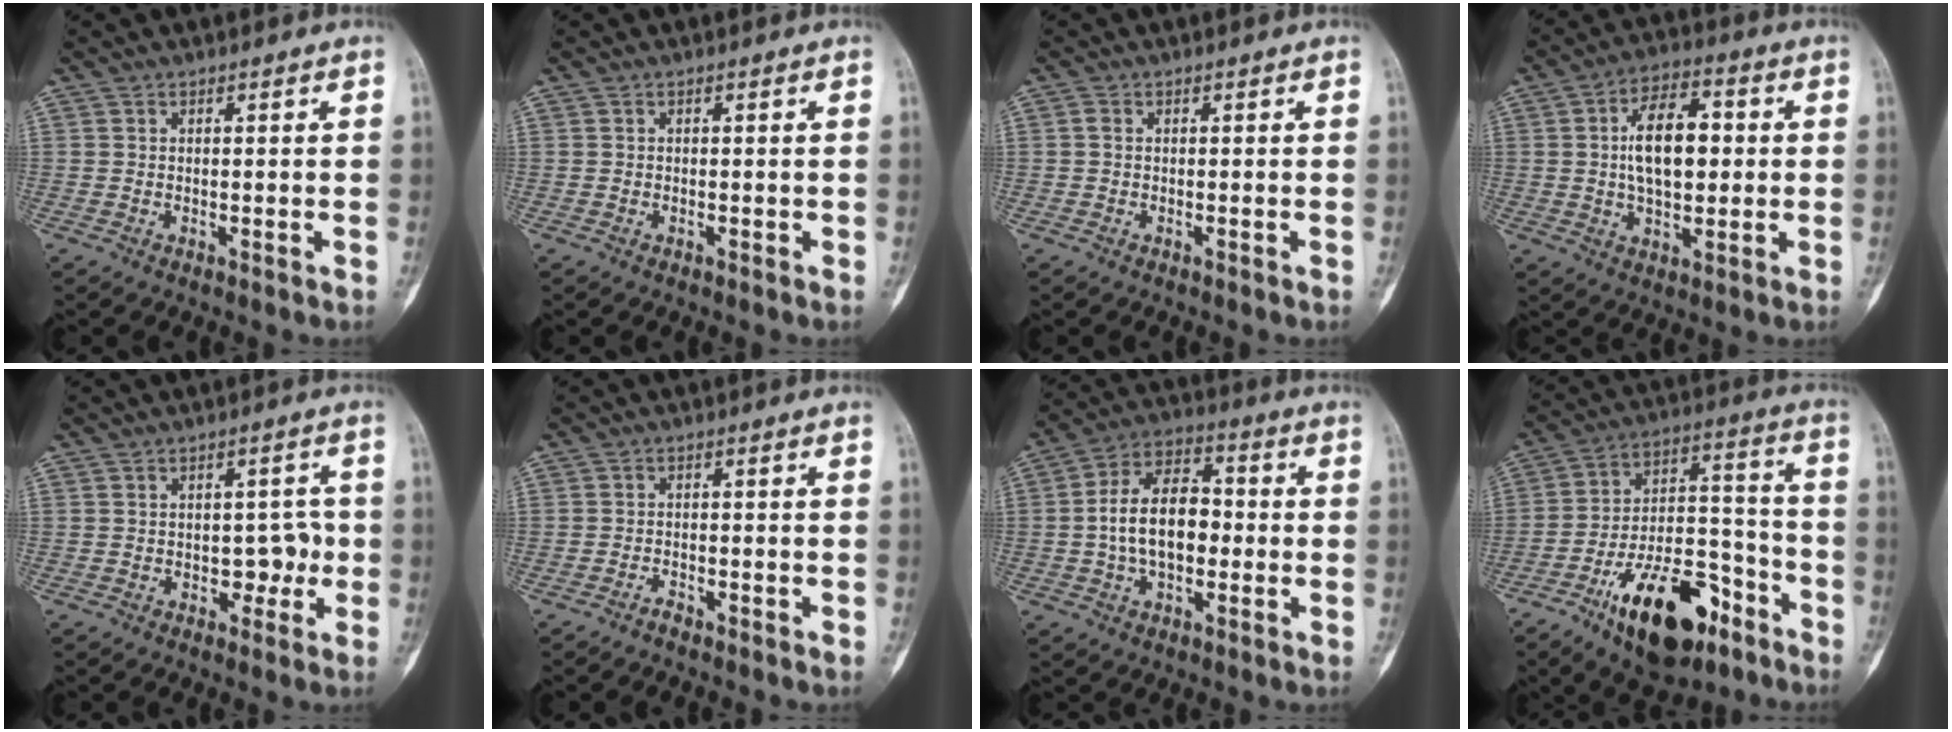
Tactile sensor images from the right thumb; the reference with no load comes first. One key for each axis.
{"total": 0.0}
{"total": 0.7, "fx": 0.0, "fy": 0.5, "fz": 0.5, "tx": -0.007, "ty": 0.000, "tz": -0.004}
{"total": 12.8, "fx": 1.2, "fy": 7.0, "fz": 10.6, "tx": -0.159, "ty": 0.010, "tz": 0.018}
{"total": 4.4, "fx": -0.8, "fy": 3.0, "fz": 3.1, "tx": -0.013, "ty": 0.016, "tz": -0.009}
{"total": 2.3, "fx": -2.2, "fy": 0.6, "fz": 0.6, "tx": -0.013, "ty": 0.013, "tz": -0.043}
{"total": 13.0, "fx": -0.9, "fy": 8.0, "fz": 10.3, "tx": -0.170, "ty": 0.033, "tz": -0.023}
{"total": 21.3, "fx": -12.1, "fy": 10.0, "fz": 14.4, "tx": -0.219, "ty": 0.084, "tz": -0.198}